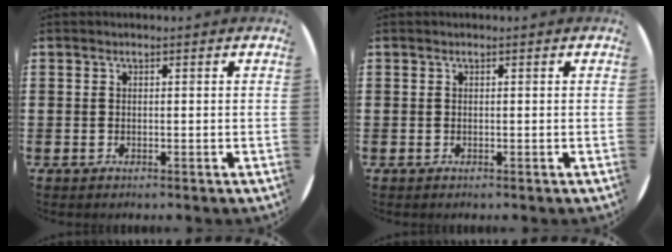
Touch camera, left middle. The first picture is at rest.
{"total": 0.0}